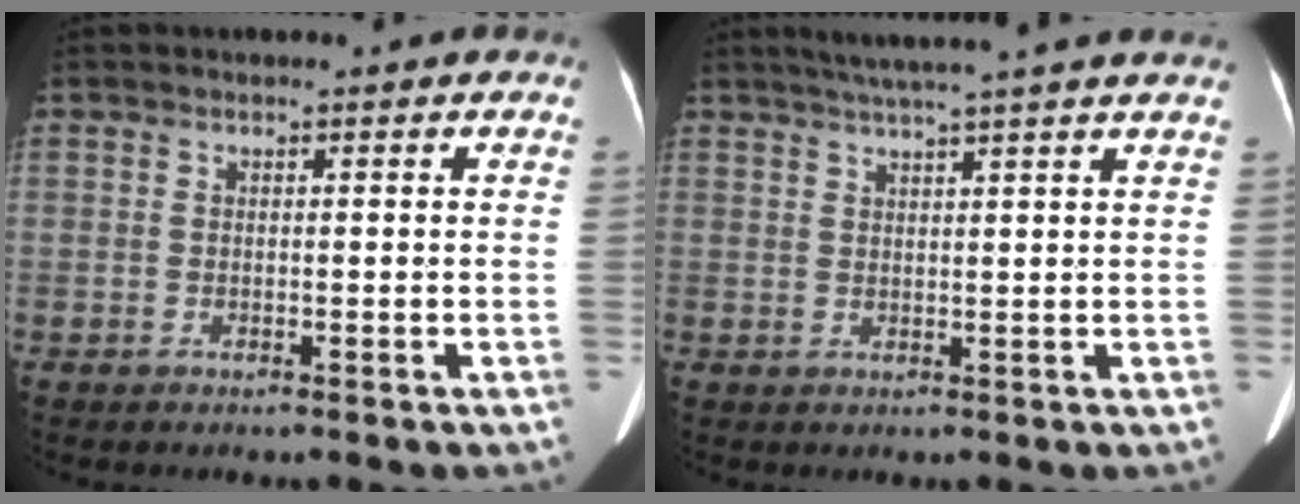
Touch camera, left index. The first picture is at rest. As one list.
[{"total": 9.8, "force": [8.2, -1.0, 5.3], "torque": [-0.083, 0.028, 0.102]}]